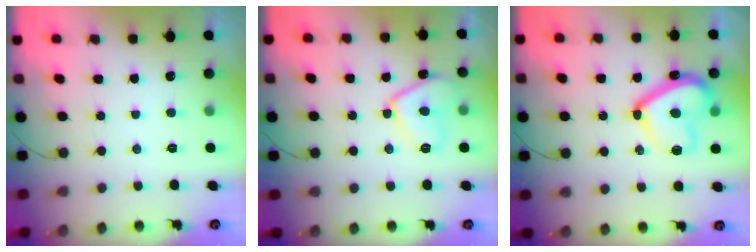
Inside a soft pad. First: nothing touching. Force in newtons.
{"total": 10.9, "press": 10.9, "slide": 1.1}
{"total": 16.0, "press": 15.9, "slide": 1.5}